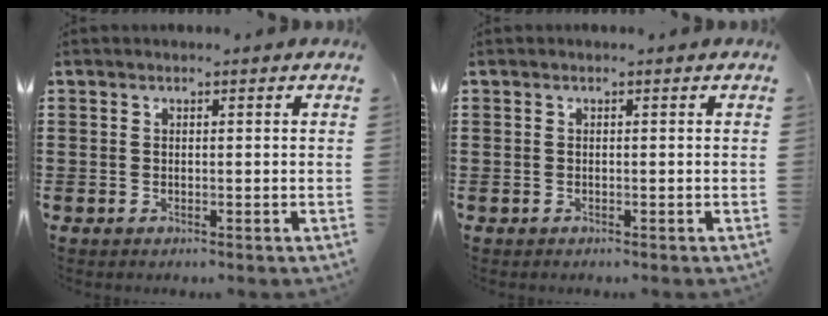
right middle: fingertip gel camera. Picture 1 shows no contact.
{"total": 0.0}